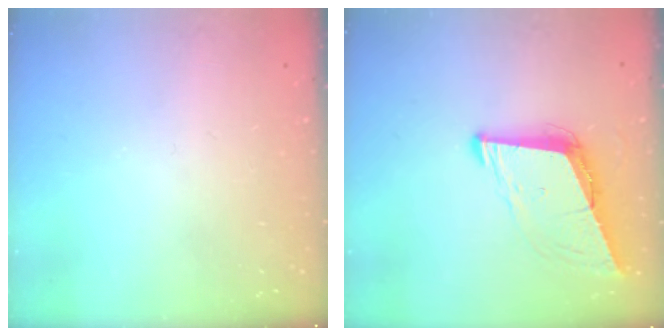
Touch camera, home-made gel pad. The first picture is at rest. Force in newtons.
{"total": 9.1, "press": 8.3, "slide": 3.7}